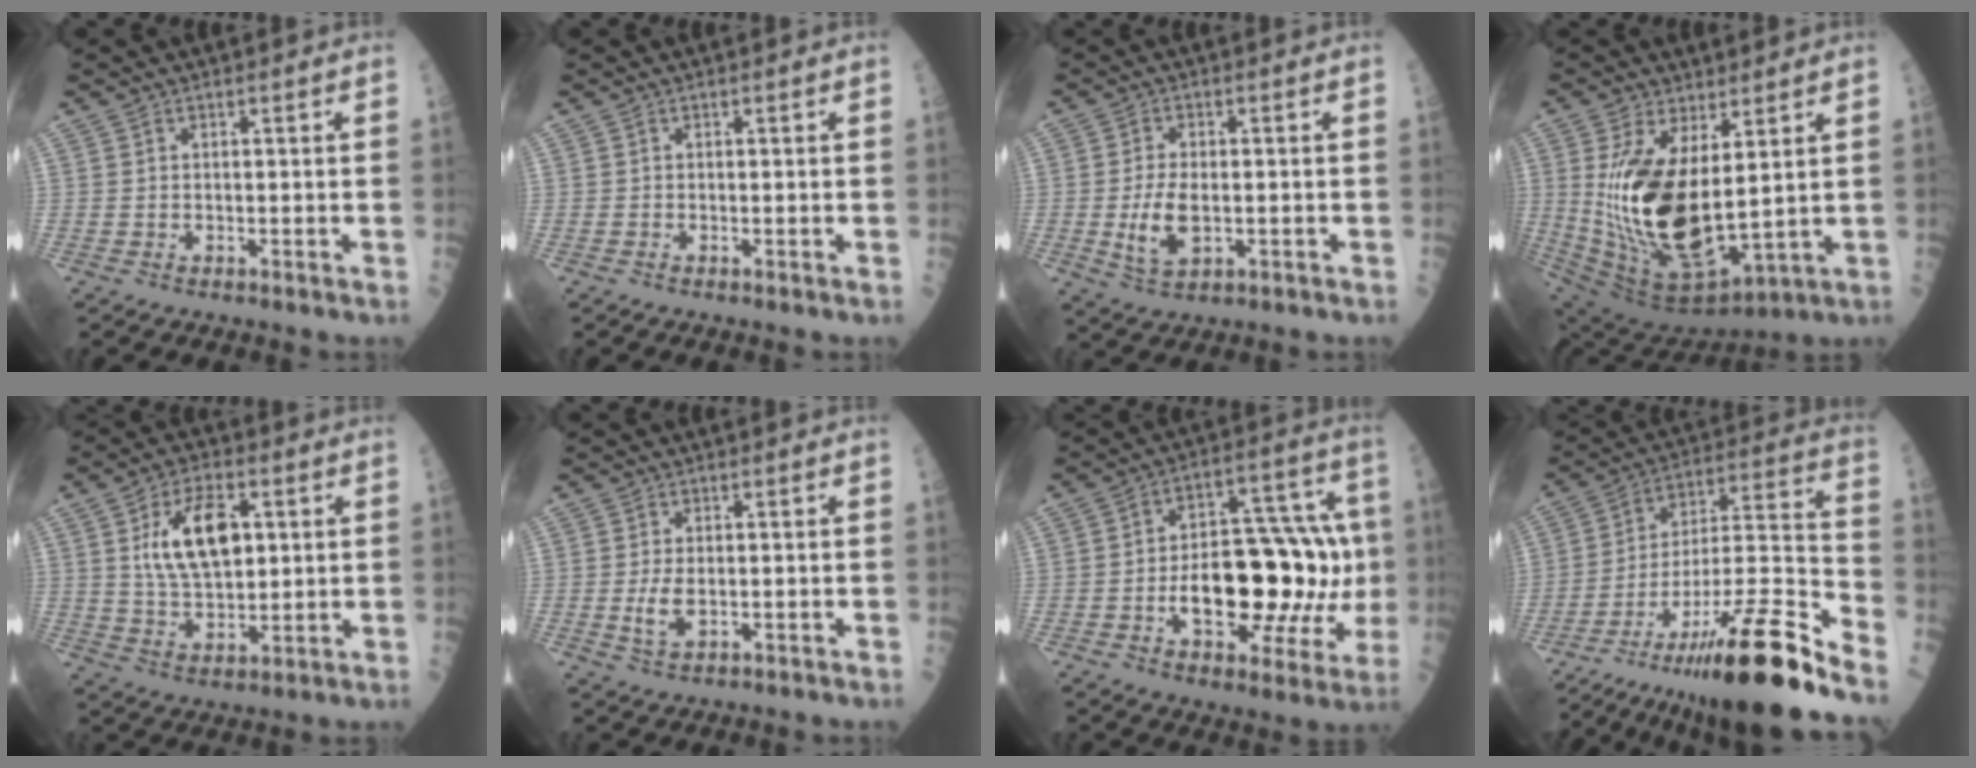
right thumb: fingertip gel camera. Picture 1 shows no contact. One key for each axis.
{"total": 0.0}
{"total": 6.9, "fx": -1.1, "fy": 3.5, "fz": 5.9, "tx": -0.110, "ty": -0.003, "tz": -0.014}
{"total": 20.9, "fx": 2.9, "fy": 9.3, "fz": 18.5, "tx": -0.368, "ty": -0.042, "tz": 0.078}
{"total": 13.3, "fx": 3.1, "fy": 7.1, "fz": 10.8, "tx": -0.171, "ty": -0.006, "tz": 0.060}
{"total": 3.8, "fx": -0.5, "fy": 1.9, "fz": 3.2, "tx": -0.062, "ty": -0.005, "tz": -0.006}
{"total": 24.5, "fx": -2.3, "fy": 12.2, "fz": 21.2, "tx": -0.282, "ty": 0.036, "tz": -0.020}
{"total": 27.5, "fx": -18.8, "fy": 3.3, "fz": 19.9, "tx": -0.294, "ty": 0.062, "tz": -0.313}